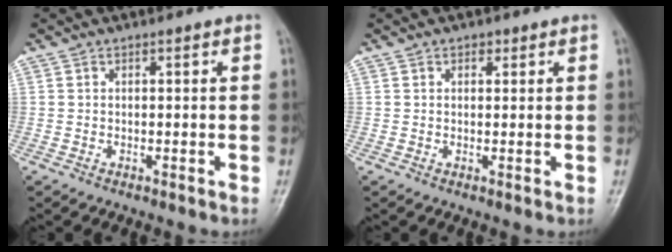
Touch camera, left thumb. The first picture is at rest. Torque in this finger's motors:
{"motor_torque": [-0.50, 0.13, -0.03, 0.13, -0.03]}